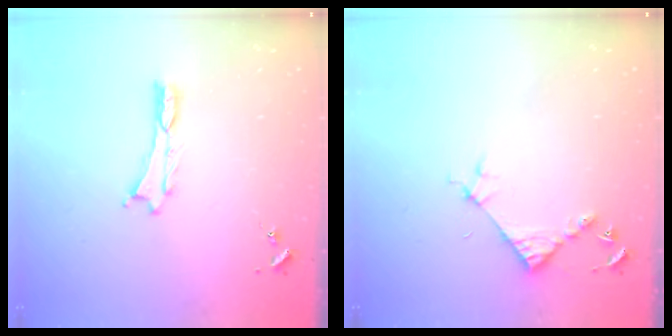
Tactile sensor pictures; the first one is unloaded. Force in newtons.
{"total": 4.5, "press": 4.5, "slide": 0.4}